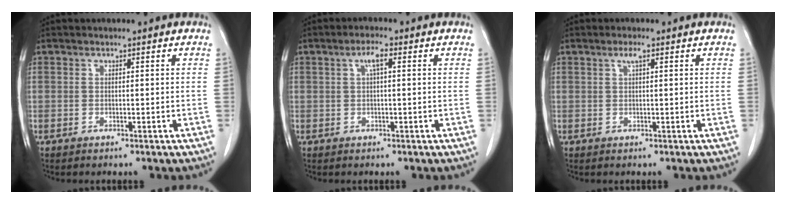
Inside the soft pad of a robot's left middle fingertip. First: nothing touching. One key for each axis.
{"total": 2.3, "fx": 0.7, "fy": 0.4, "fz": 2.2, "tx": -0.043, "ty": 0.008, "tz": 0.013}
{"total": 1.4, "fx": 0.7, "fy": 0.1, "fz": 1.2, "tx": -0.024, "ty": 0.003, "tz": 0.012}